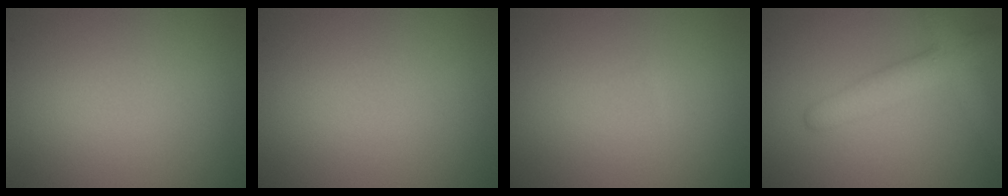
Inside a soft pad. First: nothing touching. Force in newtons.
{"total": 0.0}
{"total": 0.0}
{"total": 4.4, "press": 4.4, "slide": 0.1}